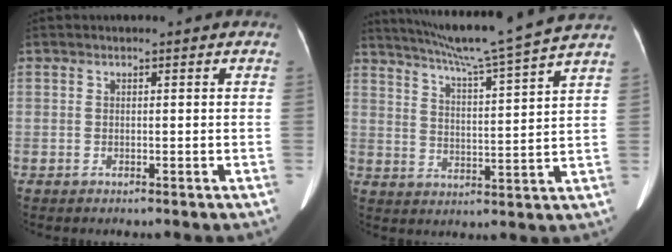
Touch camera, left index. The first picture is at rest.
{"total": 16.0, "force": [13.9, -2.3, 7.6], "torque": [-0.133, -0.018, 0.196]}